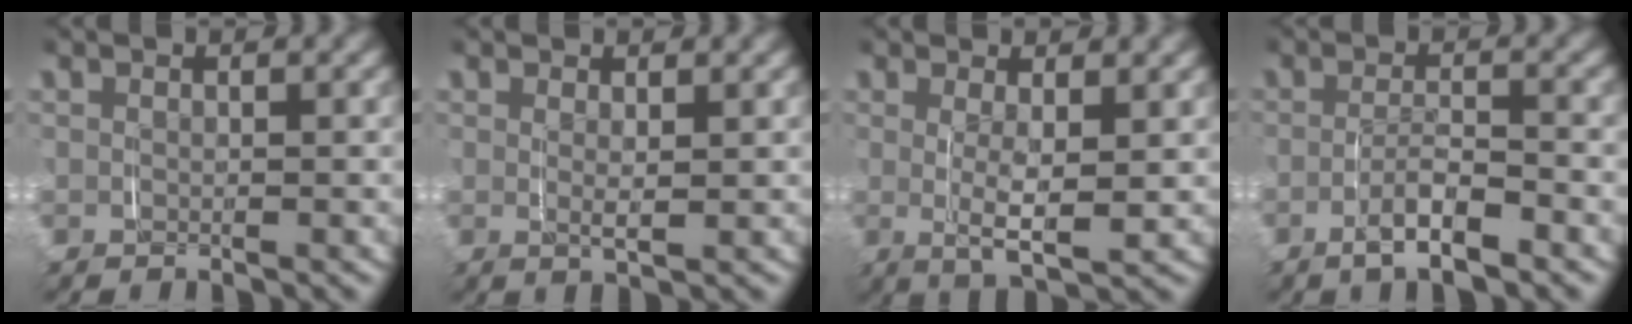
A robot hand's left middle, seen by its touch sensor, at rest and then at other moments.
{"total": 1.4, "force": [0.5, 0.1, 1.3], "torque": [-0.027, -0.007, 0.013]}
{"total": 4.1, "force": [0.2, 1.1, 3.9], "torque": [-0.069, -0.014, 0.009]}
{"total": 3.1, "force": [-2.0, 0.6, 2.3], "torque": [-0.042, 0.003, -0.038]}